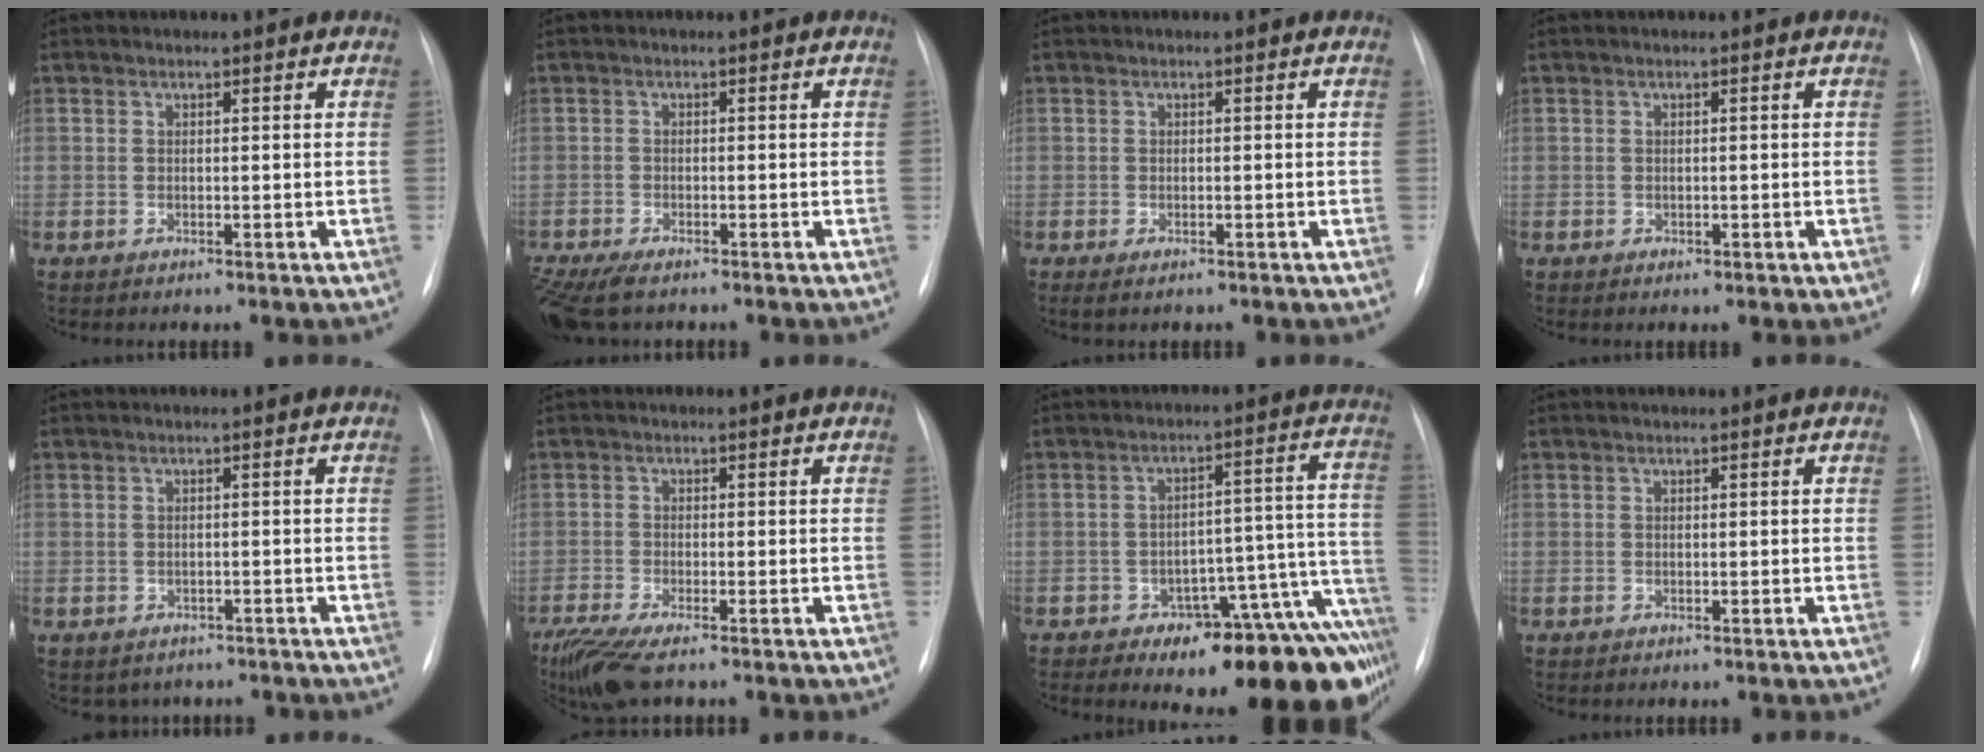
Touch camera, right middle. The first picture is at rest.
{"total": 7.1, "force": [-5.4, 2.4, 4.1], "torque": [-0.077, -0.015, -0.091]}
{"total": 1.5, "force": [-0.9, 0.5, 1.1], "torque": [-0.016, -0.003, -0.008]}
{"total": 0.9, "force": [-0.4, 0.5, 0.7], "torque": [-0.008, -0.001, -0.003]}
{"total": 3.7, "force": [-2.9, 2.3, 0.4], "torque": [-0.004, 0.012, -0.034]}
{"total": 6.4, "force": [-4.7, 0.8, 4.2], "torque": [-0.084, -0.020, -0.086]}
{"total": 18.0, "force": [-12.1, 5.5, 12.1], "torque": [-0.037, 0.066, -0.149]}
{"total": 0.0}